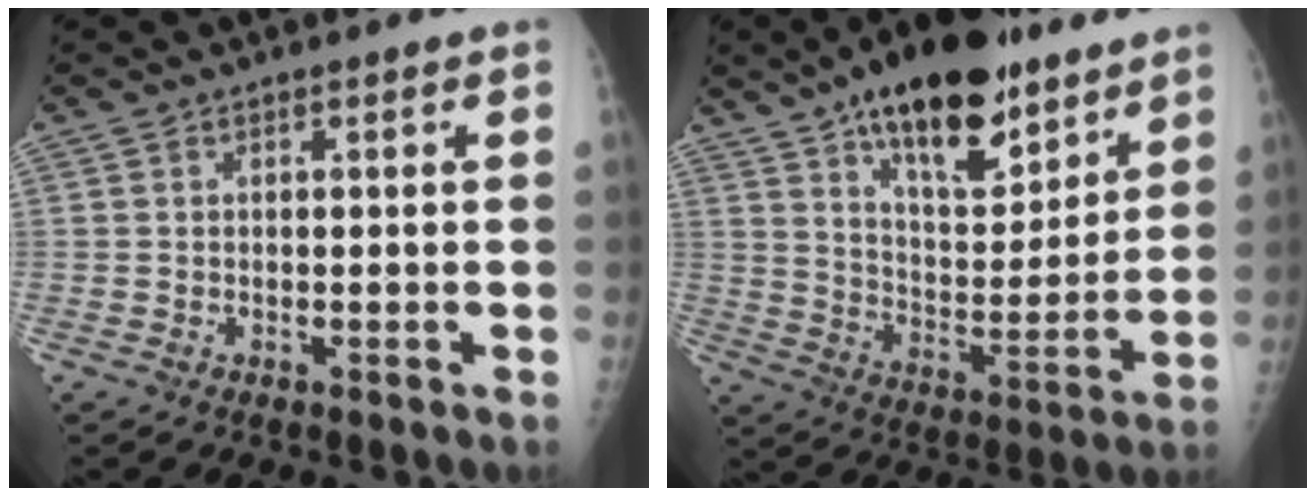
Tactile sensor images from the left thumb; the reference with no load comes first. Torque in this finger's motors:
{"motor_torque": [1.01, 0.97, 1.23, -1.54, 0.18]}